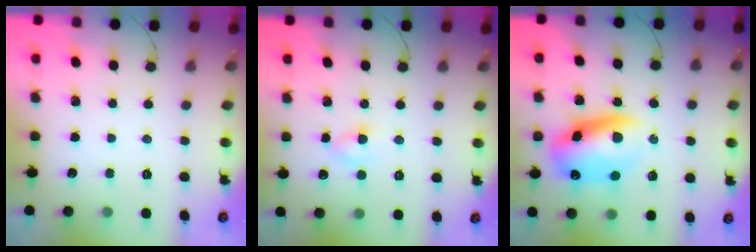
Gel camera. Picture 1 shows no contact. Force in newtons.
{"total": 2.5, "press": 2.2, "slide": 1.1}
{"total": 12.9, "press": 12.5, "slide": 3.3}